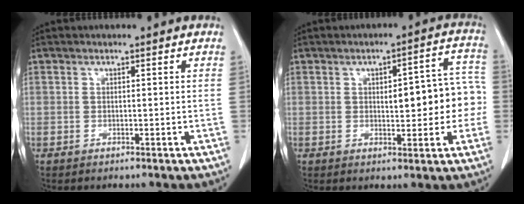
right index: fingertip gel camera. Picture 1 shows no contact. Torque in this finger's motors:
{"motor_torque": [0.28, 0.00, 0.45, 0.06]}